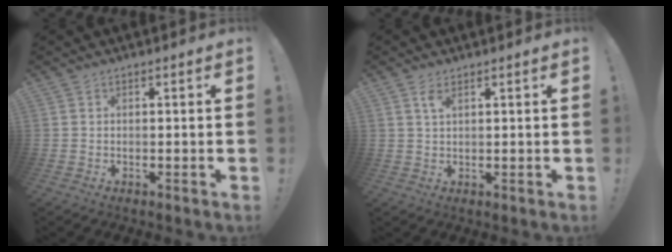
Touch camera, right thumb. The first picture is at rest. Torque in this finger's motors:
{"motor_torque": [-0.18, -0.24, -0.14, 0.09, 0.01]}